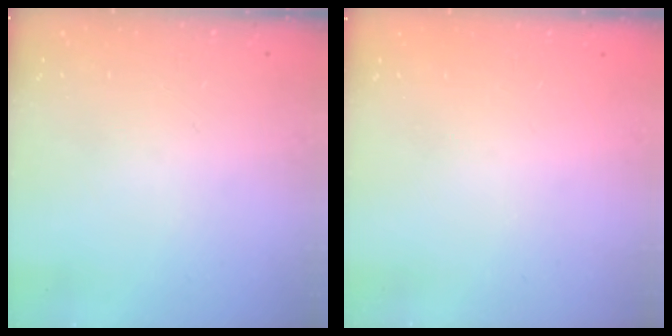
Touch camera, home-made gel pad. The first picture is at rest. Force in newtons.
{"total": 0.0}